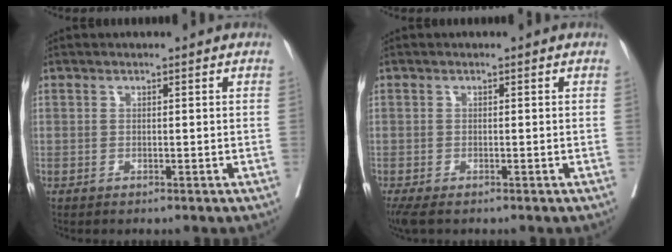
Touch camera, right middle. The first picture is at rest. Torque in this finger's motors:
{"motor_torque": [0.74, -0.98, 0.11, 0.05]}